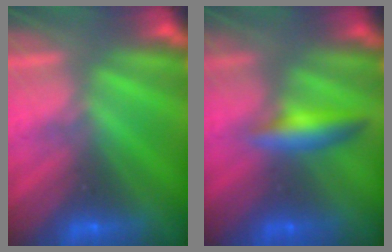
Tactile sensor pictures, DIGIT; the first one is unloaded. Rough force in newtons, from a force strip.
{"total": 2.4}